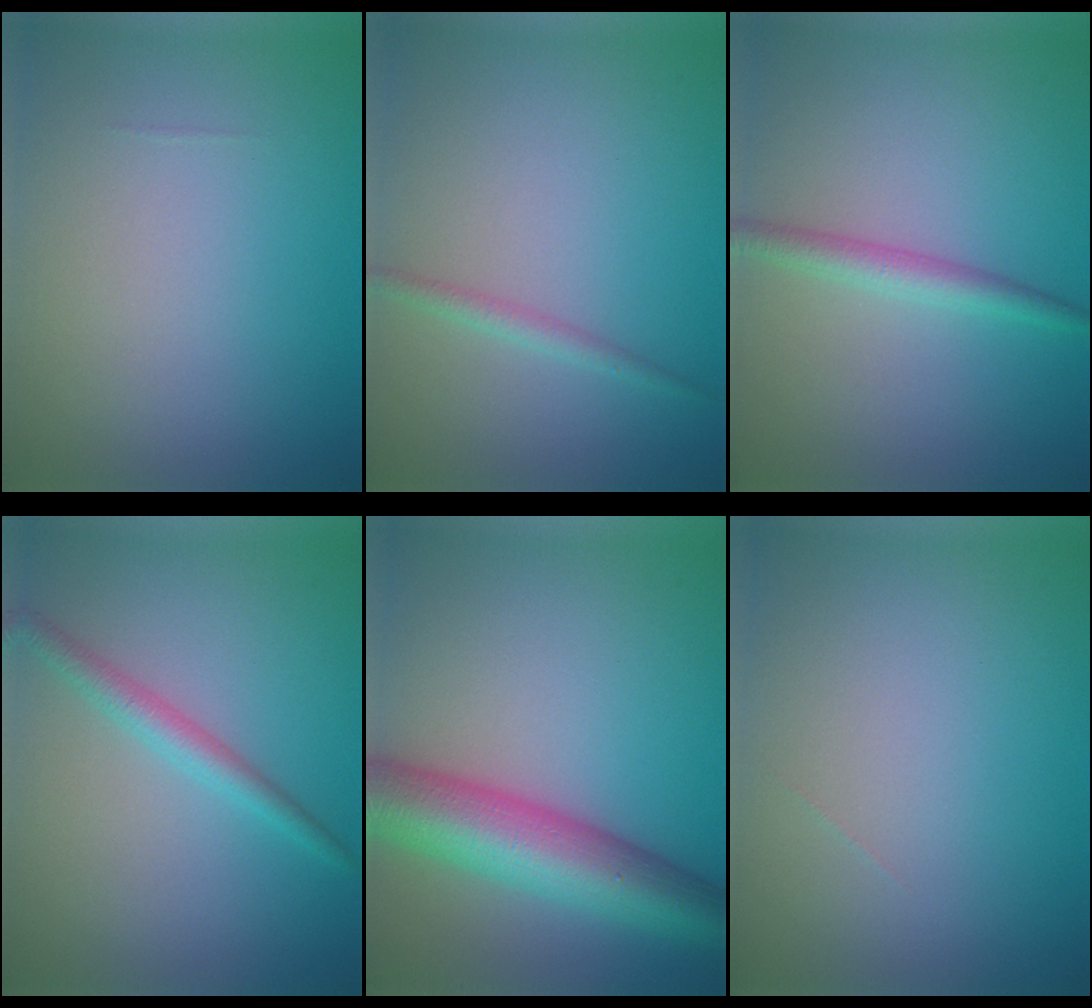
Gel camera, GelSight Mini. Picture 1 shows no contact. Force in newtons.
{"total": 1.3, "press": 1.3, "slide": 0.1}
{"total": 2.2, "press": 2.2, "slide": 0.1}
{"total": 1.5, "press": 1.5, "slide": 0.1}
{"total": 9.2, "press": 9.2, "slide": 0.2}
{"total": 0.0}